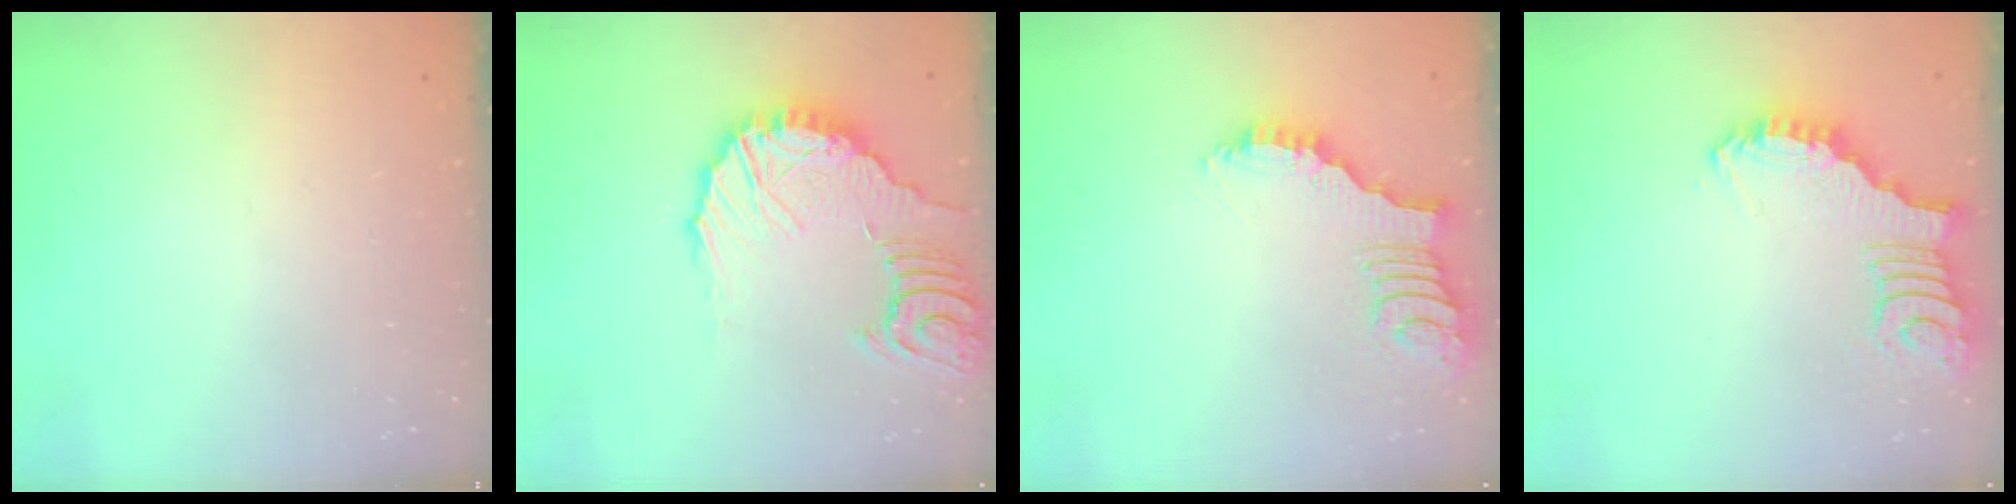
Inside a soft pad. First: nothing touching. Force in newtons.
{"total": 14.7, "press": 14.5, "slide": 1.9}
{"total": 2.4, "press": 2.4, "slide": 0.4}
{"total": 2.9, "press": 2.9, "slide": 0.1}